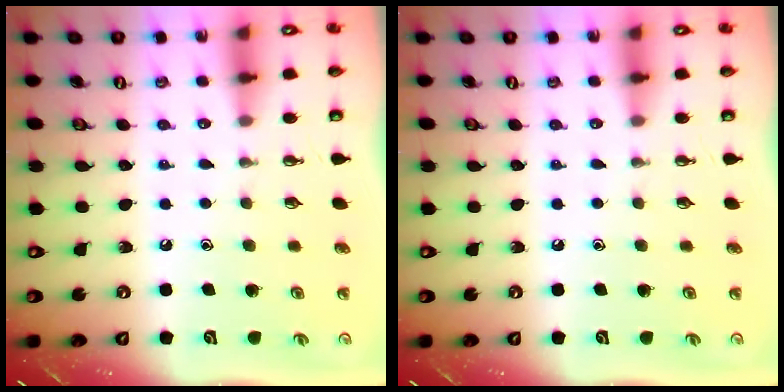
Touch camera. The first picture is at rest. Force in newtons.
{"total": 0.0}